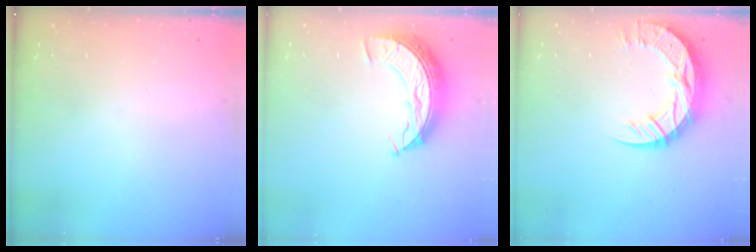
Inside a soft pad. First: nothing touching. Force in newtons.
{"total": 10.5, "press": 10.5, "slide": 0.5}
{"total": 16.1, "press": 16.0, "slide": 1.4}